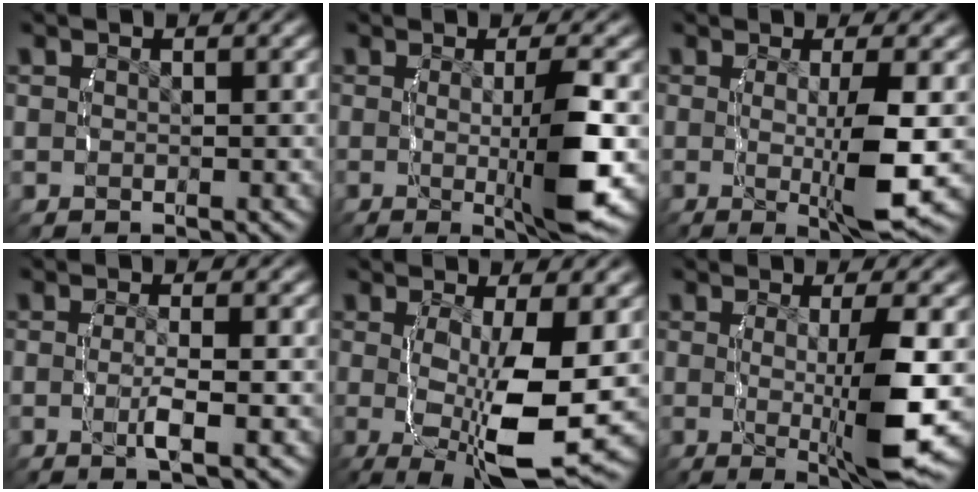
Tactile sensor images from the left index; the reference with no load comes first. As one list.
[{"total": 6.5, "force": [-1.2, 0.6, 6.3], "torque": [-0.099, -0.017, -0.012]}, {"total": 5.9, "force": [-0.8, 0.5, 5.8], "torque": [-0.097, -0.016, -0.005]}, {"total": 2.5, "force": [-0.8, 0.0, 2.4], "torque": [-0.056, -0.010, -0.014]}, {"total": 9.3, "force": [-1.2, 3.0, 8.7], "torque": [-0.158, -0.030, 0.000]}, {"total": 7.6, "force": [-1.2, 0.9, 7.5], "torque": [-0.121, -0.016, -0.009]}]